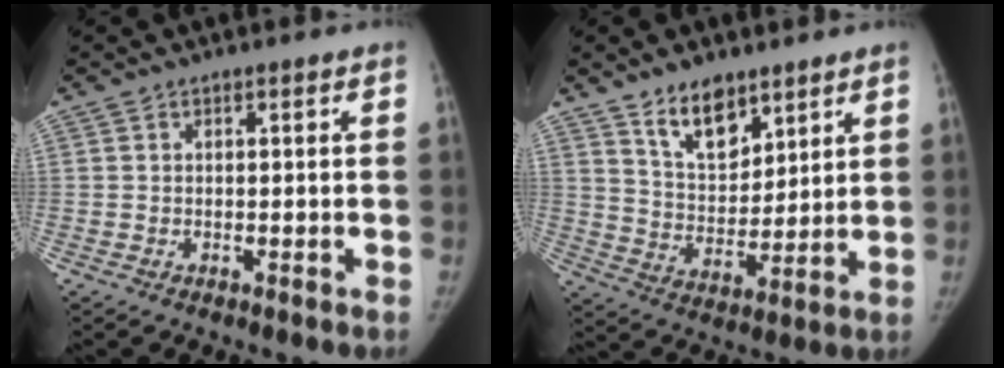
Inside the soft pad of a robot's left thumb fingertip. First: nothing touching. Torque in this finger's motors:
{"motor_torque": [0.53, -0.49, 1.28, -1.22, 0.04]}